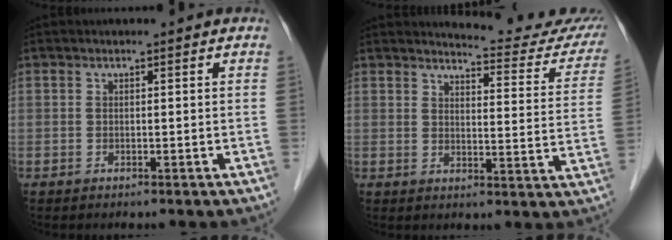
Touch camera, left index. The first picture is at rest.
{"total": 15.2, "force": [14.8, 1.5, 3.0], "torque": [-0.019, -0.078, 0.147]}